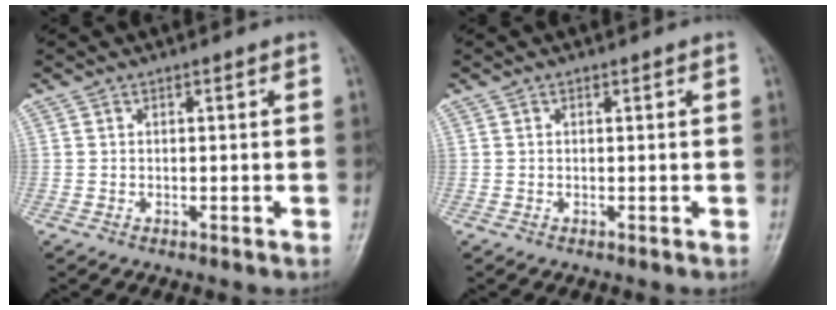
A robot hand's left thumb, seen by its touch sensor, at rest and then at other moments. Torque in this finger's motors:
{"motor_torque": [-0.01, 0.01, 0.00, 0.00, 0.00]}